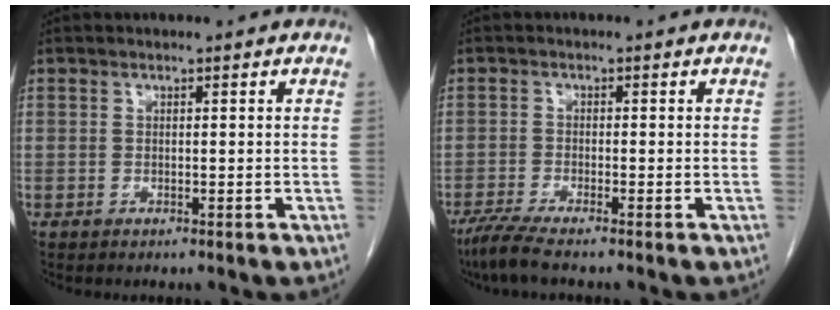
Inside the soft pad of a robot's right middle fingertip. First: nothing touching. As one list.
[{"total": 4.0, "force": [-3.2, -0.3, 2.4], "torque": [-0.052, -0.013, -0.064]}]